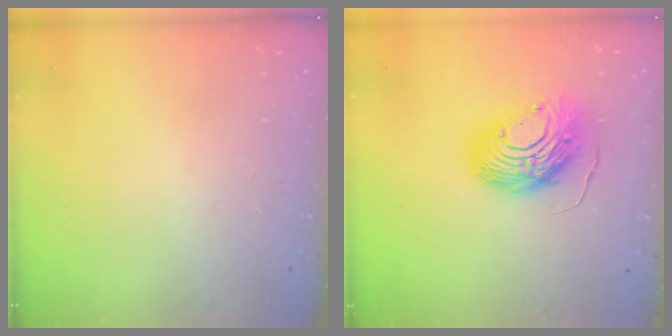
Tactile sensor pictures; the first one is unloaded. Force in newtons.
{"total": 14.3, "press": 14.3, "slide": 1.4}